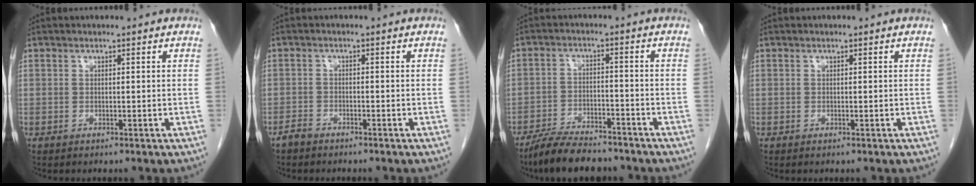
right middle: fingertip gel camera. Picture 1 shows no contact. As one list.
[{"total": 1.8, "force": [-1.6, 0.8, 0.4], "torque": [-0.014, 0.000, -0.030]}, {"total": 9.0, "force": [-7.8, 2.5, 3.8], "torque": [-0.068, -0.014, -0.134]}, {"total": 0.0}]